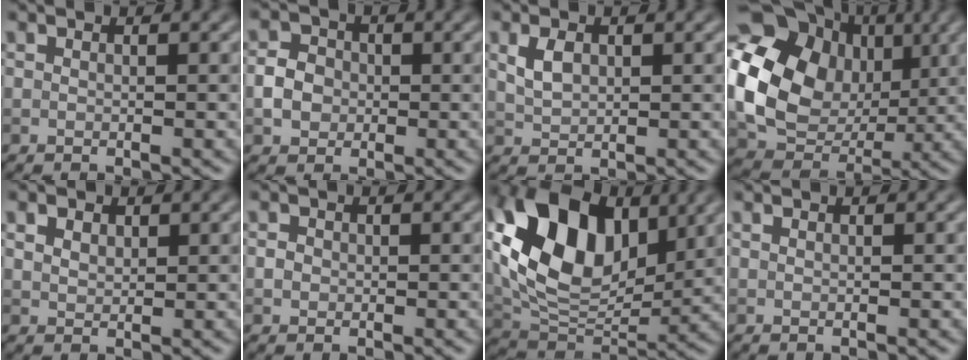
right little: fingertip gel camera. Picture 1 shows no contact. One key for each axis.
{"total": 2.9, "fx": -0.5, "fy": 2.5, "fz": 1.4, "tx": -0.024, "ty": 0.003, "tz": -0.013}
{"total": 2.3, "fx": 0.7, "fy": 1.5, "fz": 1.5, "tx": -0.036, "ty": 0.000, "tz": 0.018}
{"total": 15.4, "fx": 2.2, "fy": 12.0, "fz": 9.3, "tx": -0.202, "ty": 0.008, "tz": 0.033}
{"total": 3.0, "fx": 1.9, "fy": 1.9, "fz": 1.4, "tx": -0.036, "ty": 0.011, "tz": 0.022}
{"total": 0.9, "fx": -0.1, "fy": 0.8, "fz": 0.3, "tx": -0.004, "ty": -0.002, "tz": -0.003}
{"total": 13.6, "fx": 4.0, "fy": 8.7, "fz": 9.6, "tx": -0.178, "ty": 0.013, "tz": 0.067}
{"total": 0.0}